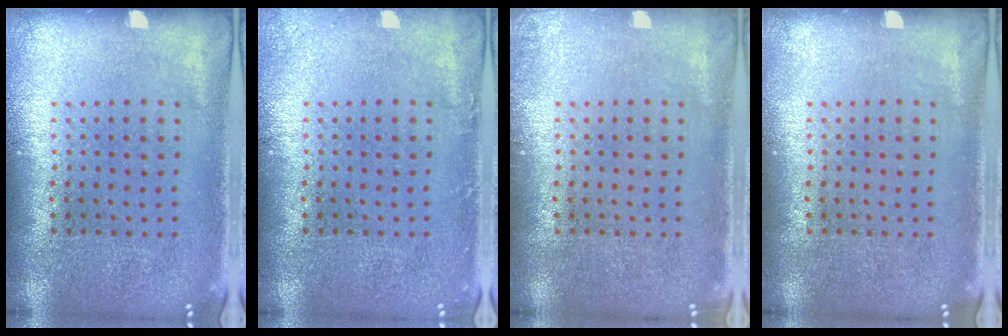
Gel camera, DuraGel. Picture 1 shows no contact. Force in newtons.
{"total": 0.7, "press": 0.7, "slide": 0.1}
{"total": 0.6, "press": 0.6, "slide": 0.2}
{"total": 0.0}